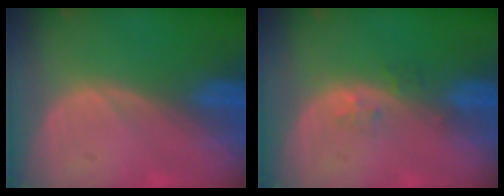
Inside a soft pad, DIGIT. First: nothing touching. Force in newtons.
{"total": 1.6, "press": 1.6, "slide": 0.1}